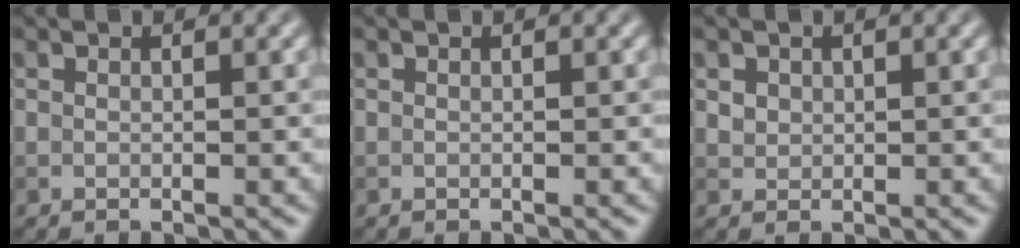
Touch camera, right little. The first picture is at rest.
{"total": 0.0}
{"total": 1.0, "force": [0.4, 0.9, 0.3], "torque": [-0.003, -0.005, 0.014]}